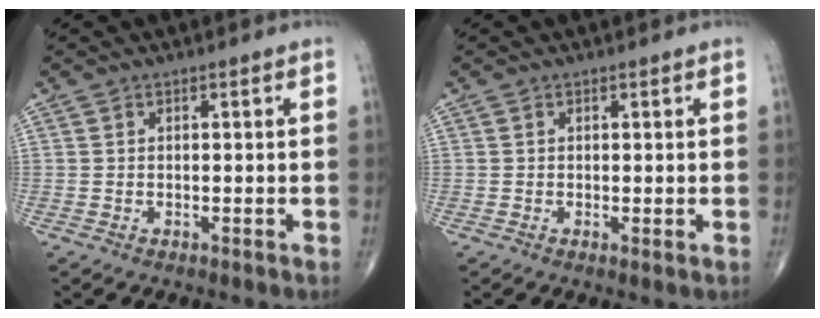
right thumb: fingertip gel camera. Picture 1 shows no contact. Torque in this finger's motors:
{"motor_torque": [-0.30, -0.42, 0.17, -0.13, 0.01]}